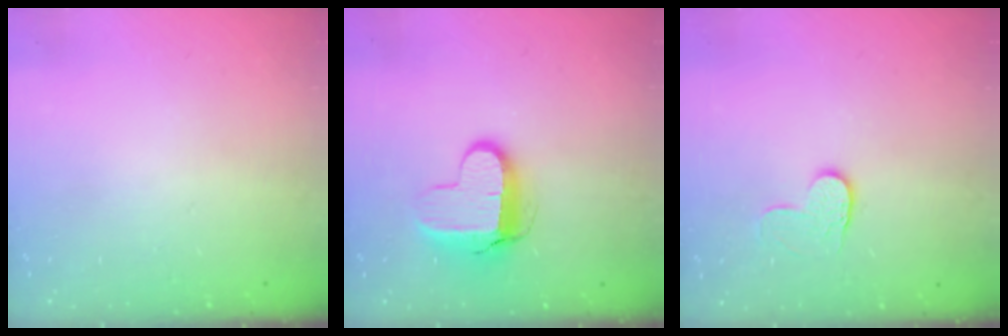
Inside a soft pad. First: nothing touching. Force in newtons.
{"total": 9.9, "press": 9.8, "slide": 0.9}
{"total": 6.2, "press": 6.2, "slide": 0.4}